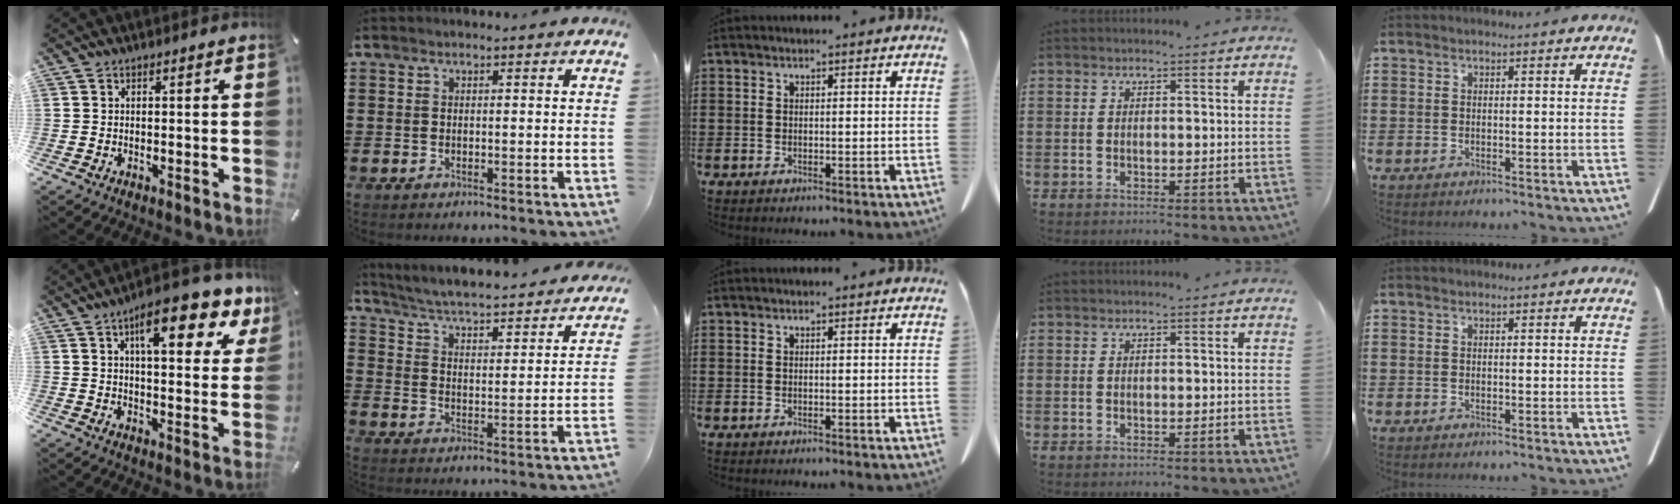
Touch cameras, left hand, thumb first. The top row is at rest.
{"thumb": {"total": 15.4, "force": [9.0, 5.5, 11.1], "torque": [-0.155, -0.044, 0.142]}, "index": {"total": 3.7, "force": [3.5, -0.4, 1.2], "torque": [-0.044, -0.038, 0.048]}}